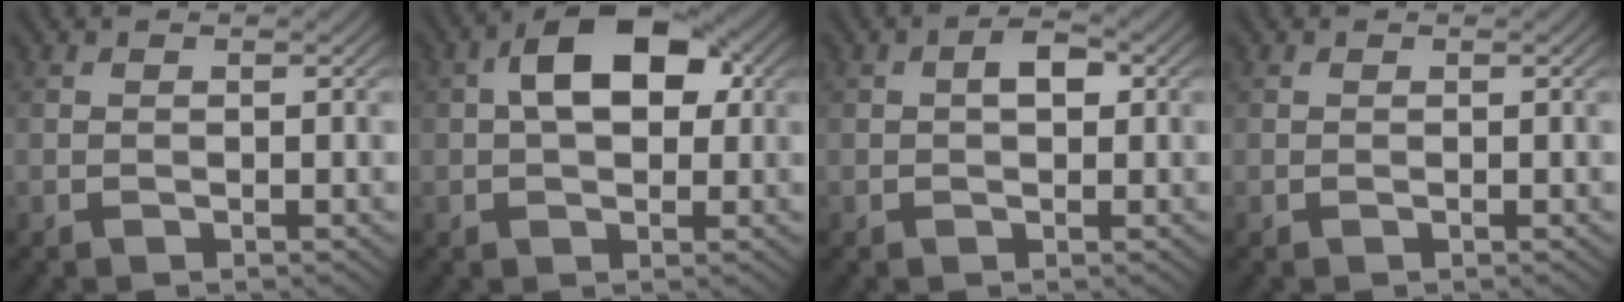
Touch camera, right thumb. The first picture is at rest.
{"total": 8.1, "force": [1.5, 4.6, 6.5], "torque": [-0.104, 0.018, 0.017]}
{"total": 2.3, "force": [0.2, 1.3, 1.9], "torque": [-0.032, 0.006, 0.001]}
{"total": 0.0}